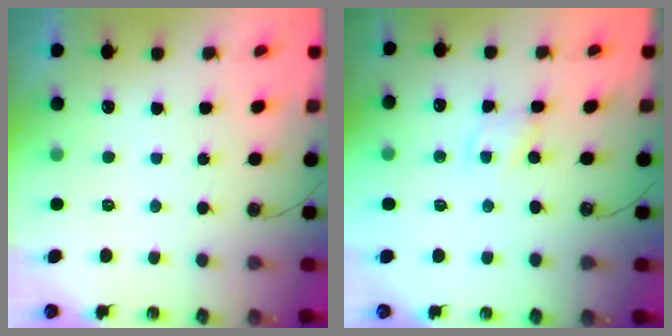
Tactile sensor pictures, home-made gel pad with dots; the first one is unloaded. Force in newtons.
{"total": 2.8, "press": 2.8, "slide": 0.3}